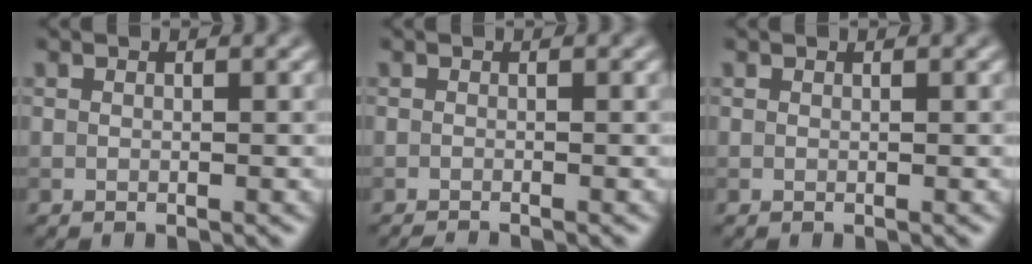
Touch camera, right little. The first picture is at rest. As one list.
[{"total": 1.2, "force": [-1.1, 0.1, 0.5], "torque": [0.000, -0.003, -0.022]}, {"total": 0.0}]